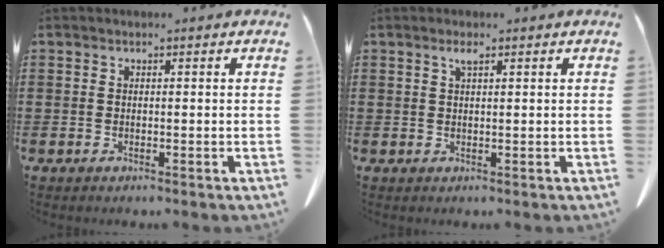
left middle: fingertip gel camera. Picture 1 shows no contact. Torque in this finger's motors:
{"motor_torque": [0.36, 0.03, 0.05, 0.06]}